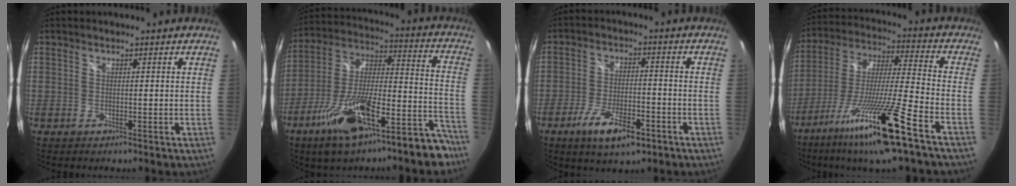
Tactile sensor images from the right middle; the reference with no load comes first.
{"total": 22.6, "force": [-15.7, 6.0, 15.1], "torque": [-0.232, 0.010, -0.246]}
{"total": 9.9, "force": [-5.7, 3.4, 7.3], "torque": [-0.157, -0.017, -0.097]}
{"total": 18.3, "force": [-11.5, -0.5, 14.3], "torque": [-0.280, -0.037, -0.202]}